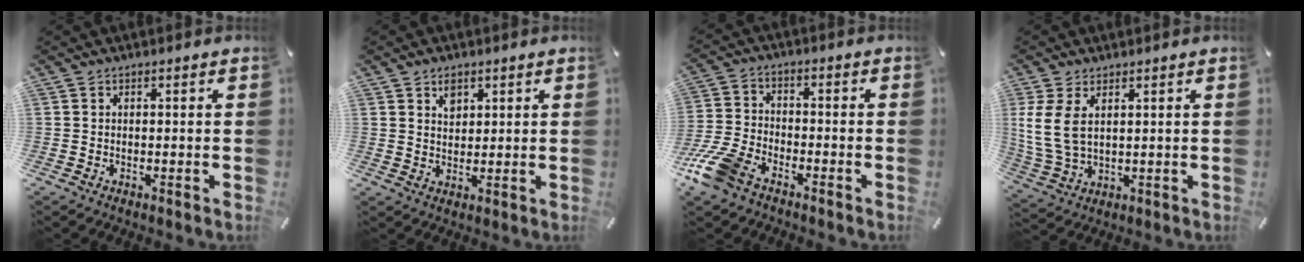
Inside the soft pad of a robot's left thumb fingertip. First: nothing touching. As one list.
[{"total": 3.4, "force": [1.9, 2.6, 0.9], "torque": [0.002, -0.007, 0.032]}, {"total": 9.9, "force": [-6.9, 4.9, 5.1], "torque": [-0.124, 0.024, -0.136]}, {"total": 8.0, "force": [2.4, 4.7, 6.0], "torque": [-0.150, -0.009, 0.044]}]